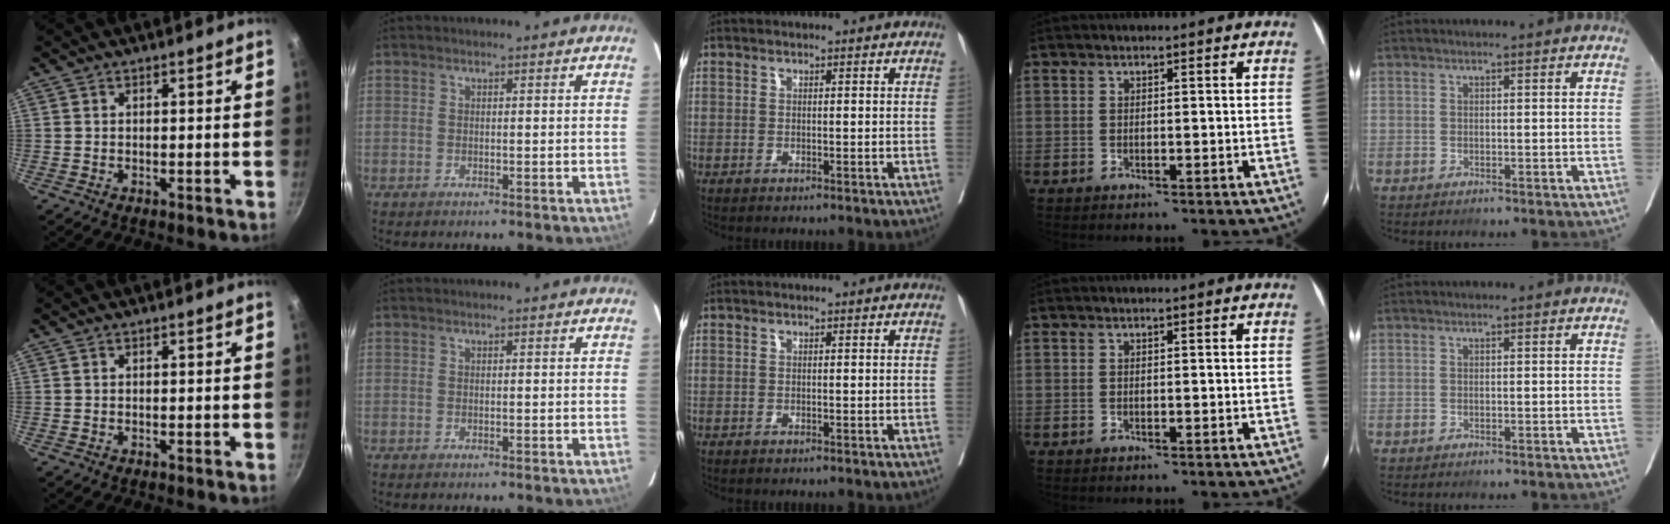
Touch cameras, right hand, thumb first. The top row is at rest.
{}